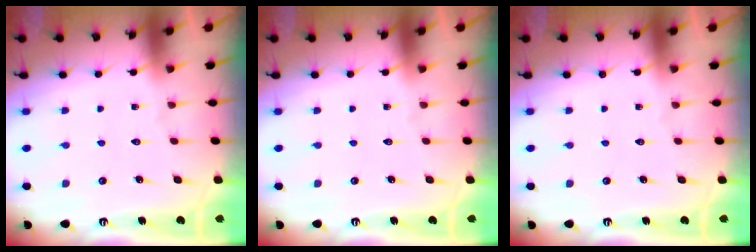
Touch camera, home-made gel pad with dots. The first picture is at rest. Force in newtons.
{"total": 0.0}
{"total": 0.0}